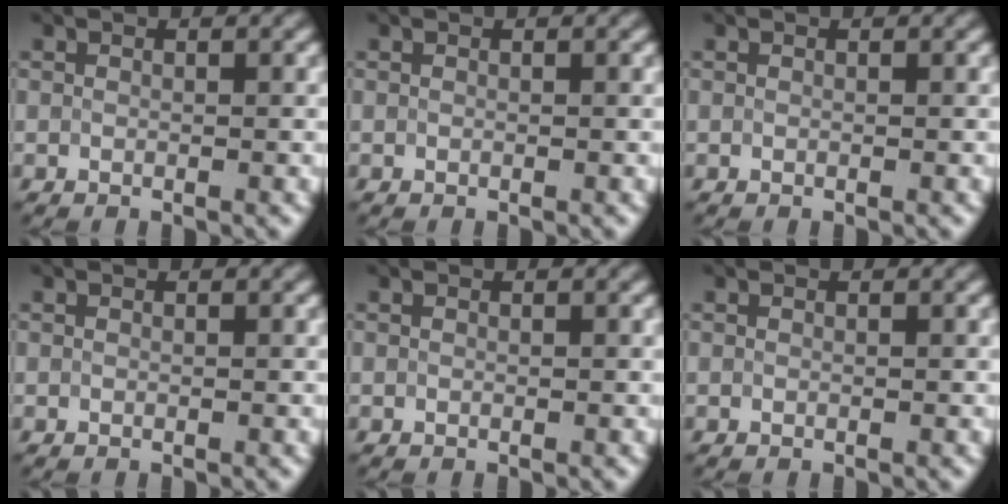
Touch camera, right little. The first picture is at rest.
{"total": 0.0}
{"total": 0.0}
{"total": 0.0}
{"total": 0.0}
{"total": 0.0}